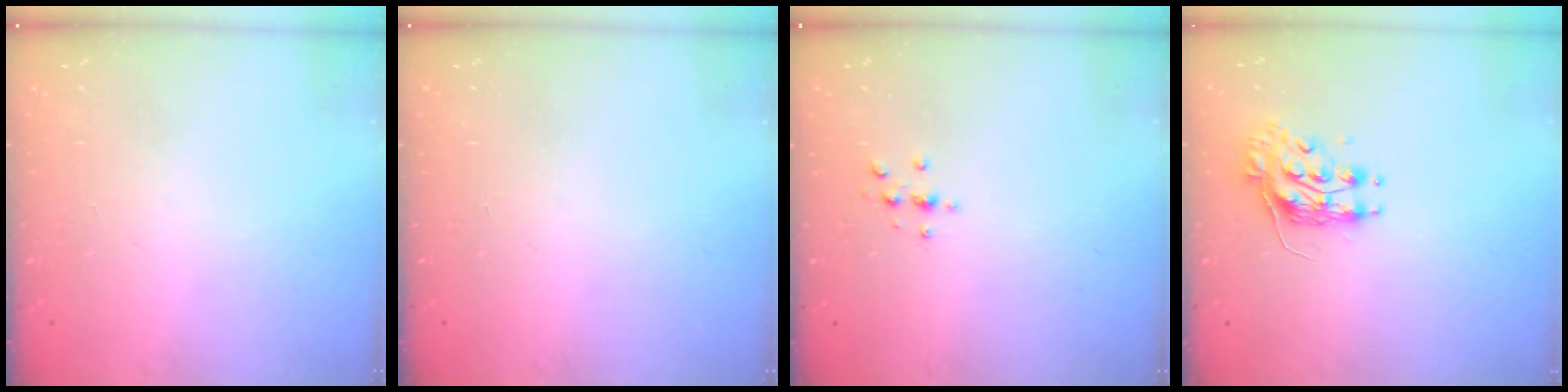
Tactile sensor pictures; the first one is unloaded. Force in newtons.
{"total": 0.0}
{"total": 2.2, "press": 2.1, "slide": 0.2}
{"total": 8.7, "press": 8.7, "slide": 0.4}